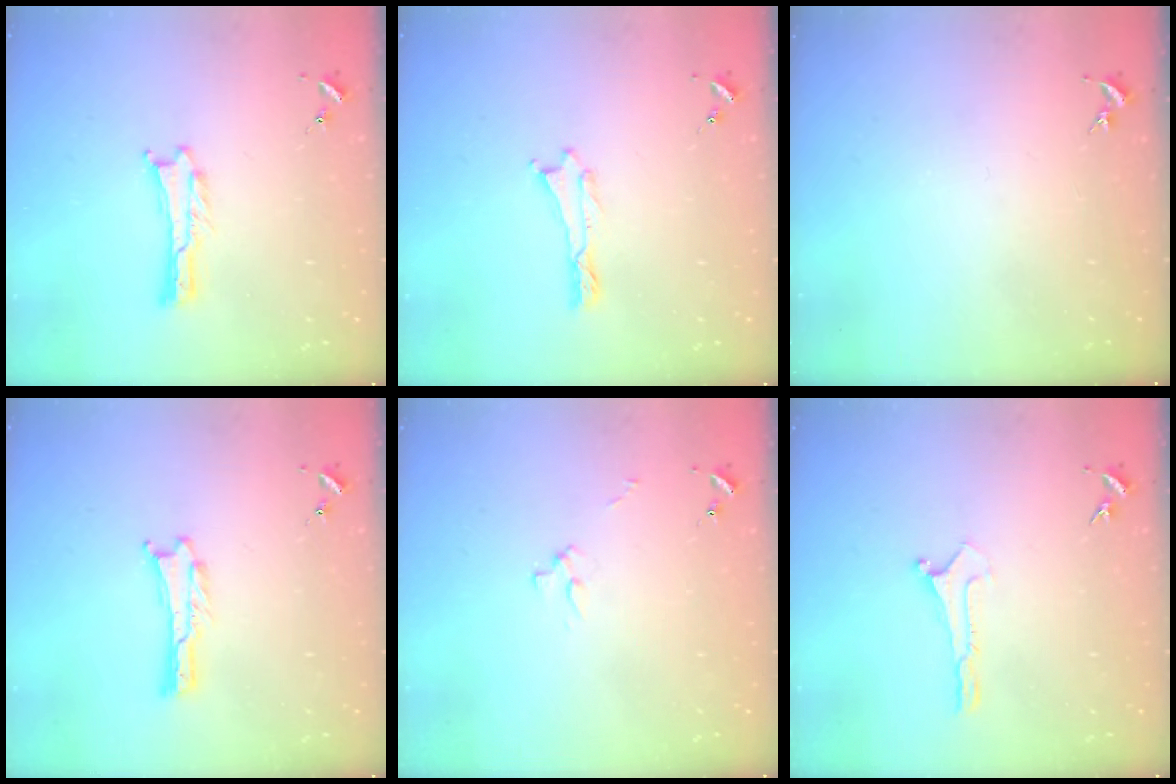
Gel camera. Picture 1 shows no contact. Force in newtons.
{"total": 0.0}
{"total": 0.0}
{"total": 0.0}
{"total": 2.5, "press": 2.5, "slide": 0.3}
{"total": 0.0}